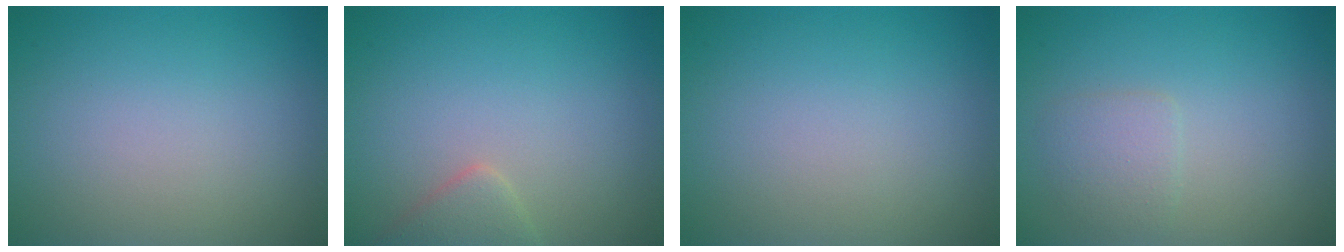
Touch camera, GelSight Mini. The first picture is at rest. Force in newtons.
{"total": 1.9, "press": 1.9, "slide": 0.1}
{"total": 0.0}
{"total": 1.8, "press": 1.8, "slide": 0.1}